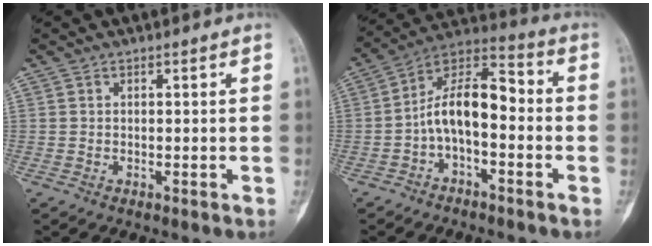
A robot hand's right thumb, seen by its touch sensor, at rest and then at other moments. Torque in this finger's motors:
{"motor_torque": [0.20, 0.19, 1.02, -0.73, 0.08]}